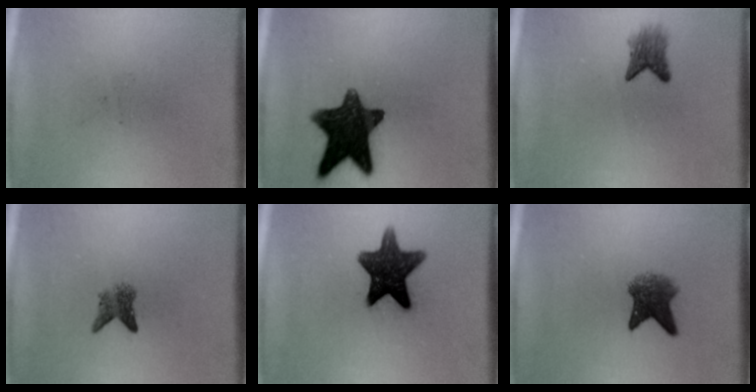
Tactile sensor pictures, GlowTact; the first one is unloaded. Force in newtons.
{"total": 12.9}
{"total": 2.9}
{"total": 2.6}
{"total": 12.2}
{"total": 4.9}